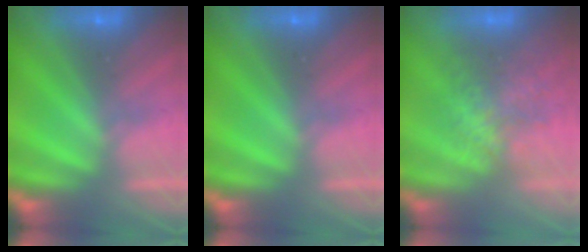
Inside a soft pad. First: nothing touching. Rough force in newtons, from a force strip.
{"total": 0.0}
{"total": 3.4}